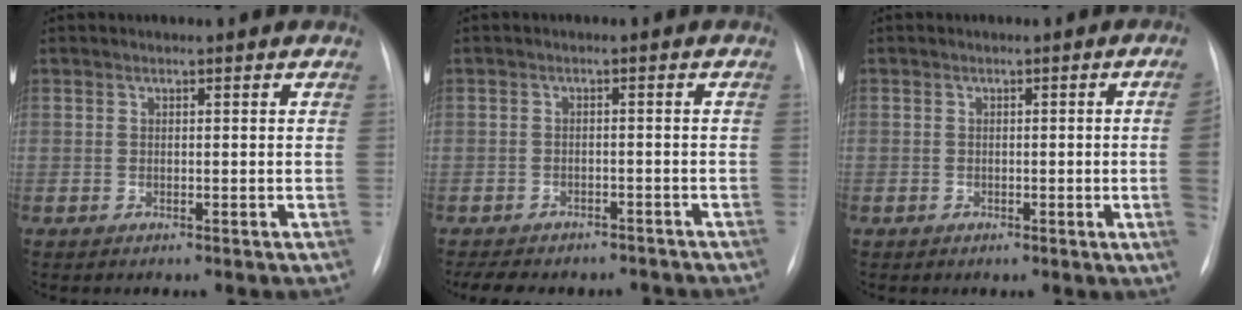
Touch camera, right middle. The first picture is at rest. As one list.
[{"total": 10.4, "force": [-8.7, 4.6, 3.2], "torque": [-0.058, 0.006, -0.106]}, {"total": 3.8, "force": [-0.3, -0.8, 3.8], "torque": [-0.049, -0.007, -0.003]}]